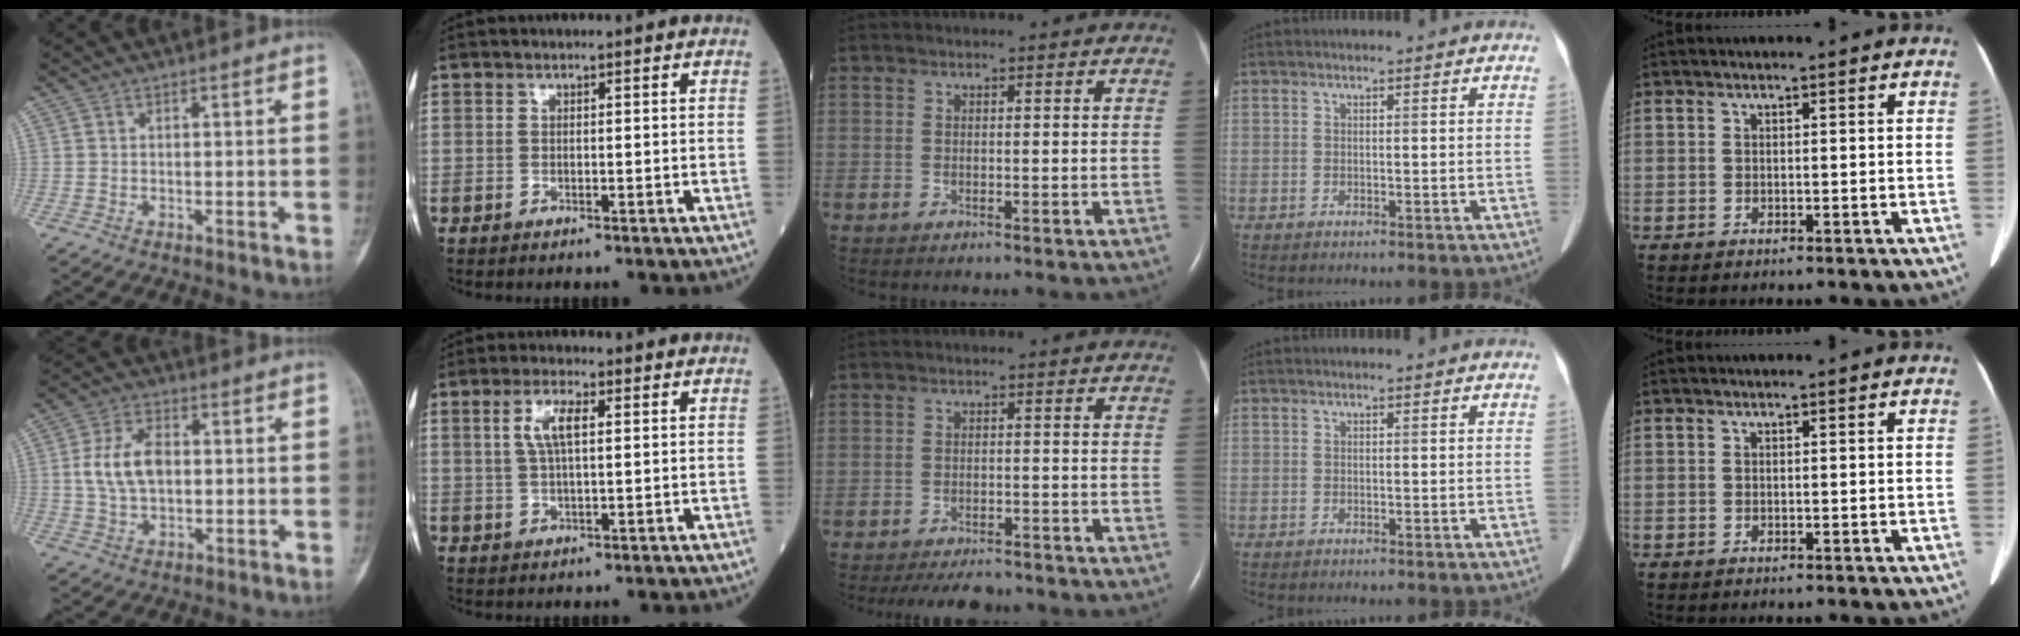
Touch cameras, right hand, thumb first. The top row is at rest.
{"thumb": {"total": 8.7, "force": [0.7, 5.3, 6.9], "torque": [-0.125, 0.008, 0.014]}, "index": {"total": 4.8, "force": [1.4, 1.2, 4.4], "torque": [-0.094, 0.008, 0.031]}, "middle": {"total": 7.2, "force": [-6.5, 2.1, 2.4], "torque": [-0.032, -0.010, -0.089]}}